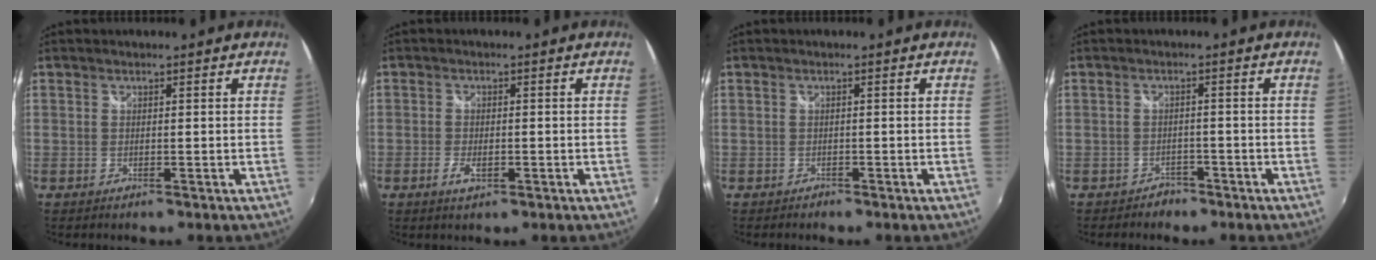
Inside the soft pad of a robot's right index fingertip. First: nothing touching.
{"total": 2.9, "force": [-1.3, 1.4, 2.2], "torque": [-0.046, -0.006, -0.022]}
{"total": 1.0, "force": [-0.9, 0.5, 0.1], "torque": [-0.006, -0.001, -0.013]}
{"total": 3.1, "force": [-2.4, 2.0, 0.2], "torque": [-0.009, 0.001, -0.038]}